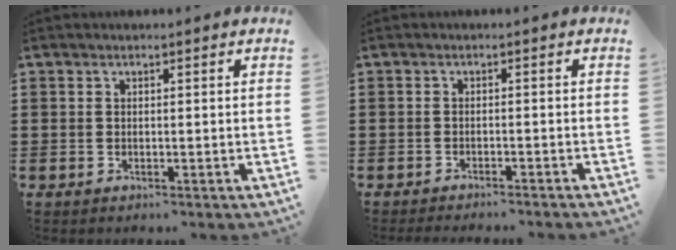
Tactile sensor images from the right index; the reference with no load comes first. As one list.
[{"total": 1.4, "force": [-1.4, -0.3, 0.3], "torque": [-0.005, 0.000, -0.027]}]